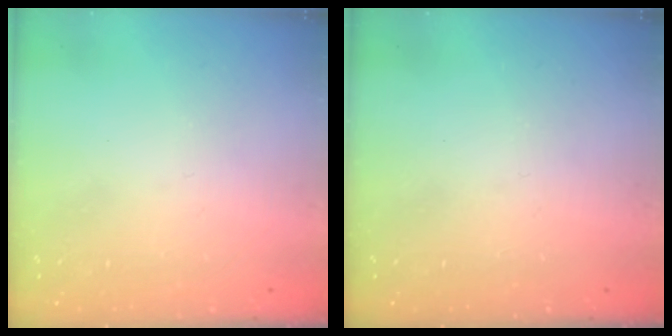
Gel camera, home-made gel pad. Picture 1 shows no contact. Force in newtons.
{"total": 0.0}